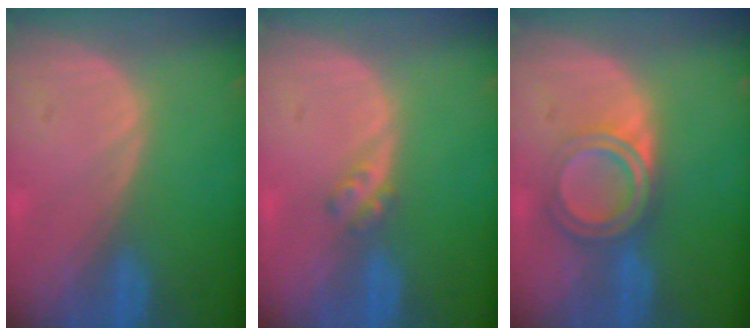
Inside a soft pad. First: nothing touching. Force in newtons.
{"total": 2.3, "press": 2.0, "slide": 1.2}
{"total": 6.2, "press": 5.3, "slide": 3.3}